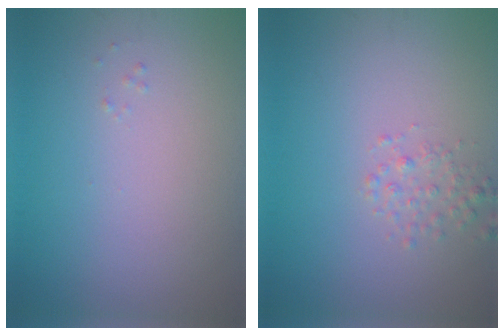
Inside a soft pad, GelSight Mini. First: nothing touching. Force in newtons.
{"total": 1.5, "press": 1.5, "slide": 0.1}